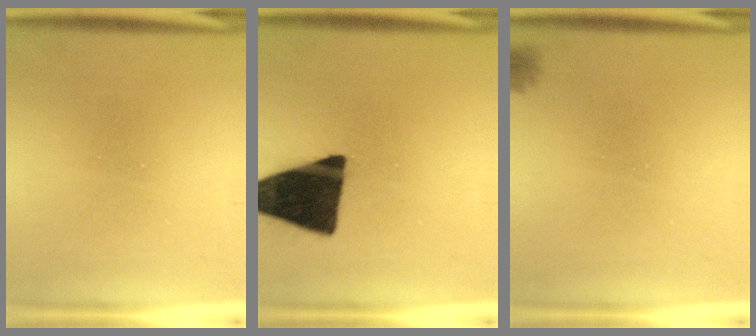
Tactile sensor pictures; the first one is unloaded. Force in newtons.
{"total": 16.5}
{"total": 1.6}